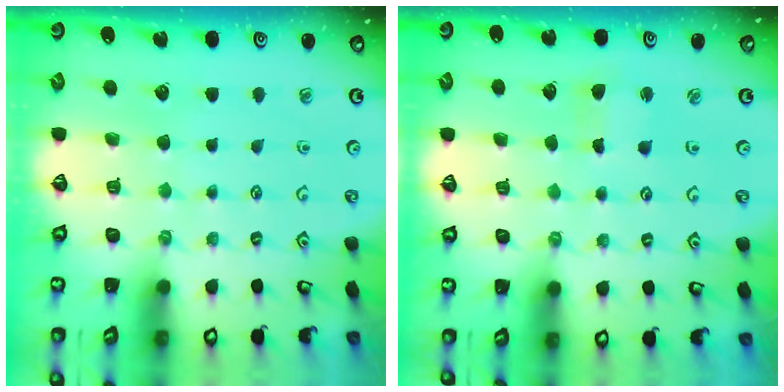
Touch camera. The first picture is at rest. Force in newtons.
{"total": 2.7, "press": 2.7, "slide": 0.2}